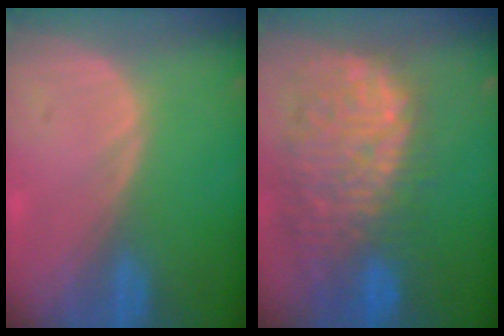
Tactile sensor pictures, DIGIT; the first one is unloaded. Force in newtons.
{"total": 12.9, "press": 11.2, "slide": 6.5}